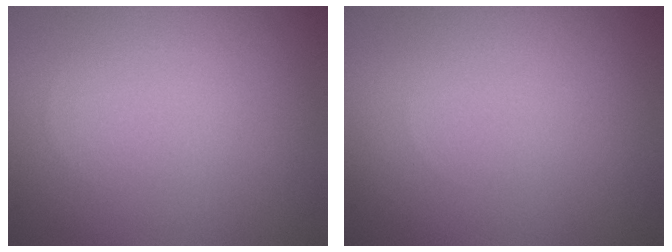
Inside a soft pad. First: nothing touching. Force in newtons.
{"total": 0.0}